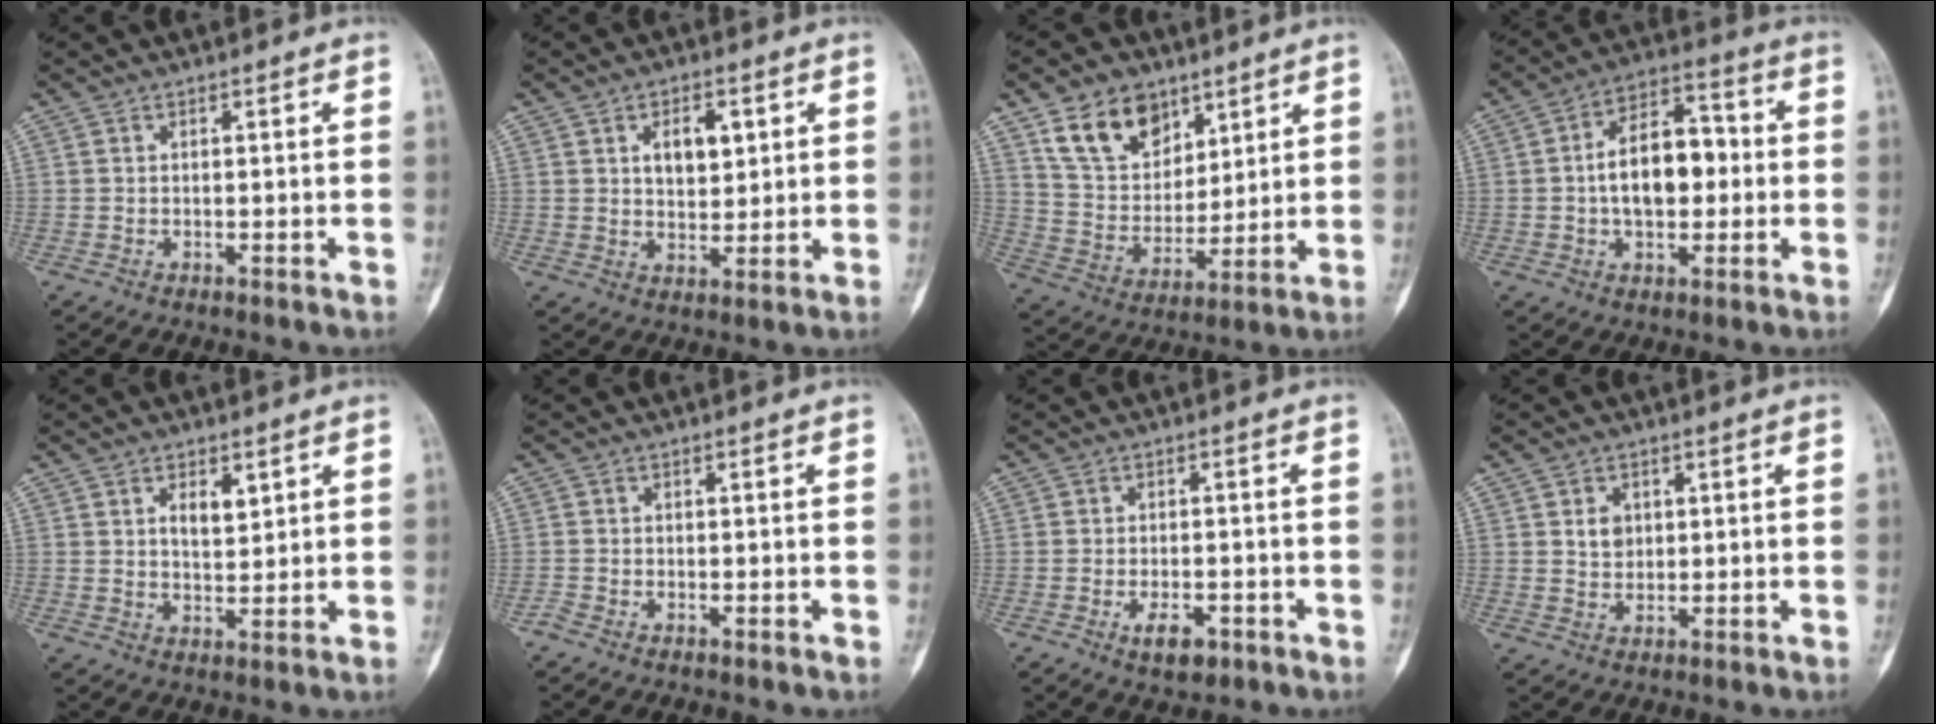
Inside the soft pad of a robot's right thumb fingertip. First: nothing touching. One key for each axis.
{"total": 6.6, "fx": 2.3, "fy": 4.1, "fz": 4.6, "tx": -0.050, "ty": -0.010, "tz": 0.039}
{"total": 13.4, "fx": 8.1, "fy": 9.0, "fz": 5.7, "tx": -0.069, "ty": -0.039, "tz": 0.156}
{"total": 13.1, "fx": -0.3, "fy": 7.9, "fz": 10.4, "tx": -0.141, "ty": 0.034, "tz": -0.010}
{"total": 4.2, "fx": 2.0, "fy": 2.4, "fz": 2.8, "tx": -0.031, "ty": -0.013, "tz": 0.034}
{"total": 1.1, "fx": -1.0, "fy": 0.6, "fz": 0.0, "tx": -0.006, "ty": 0.001, "tz": -0.024}
{"total": 4.6, "fx": -2.2, "fy": 2.6, "fz": 3.1, "tx": -0.046, "ty": 0.009, "tz": -0.032}
{"total": 3.1, "fx": 0.8, "fy": 2.5, "fz": 1.7, "tx": -0.013, "ty": -0.002, "tz": 0.014}